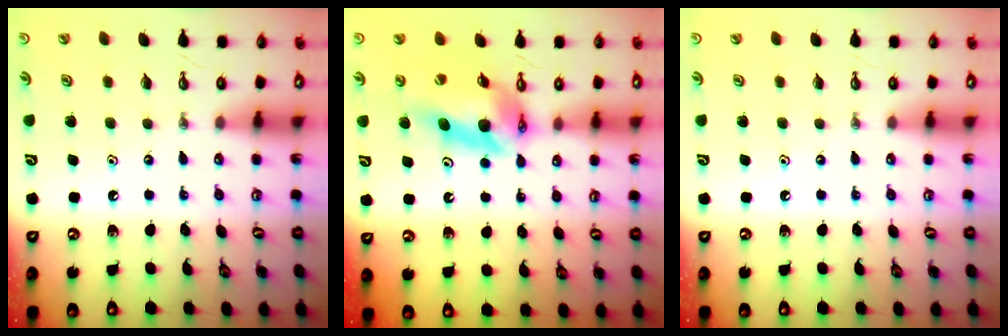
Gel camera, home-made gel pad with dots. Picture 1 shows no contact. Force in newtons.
{"total": 13.1, "press": 13.1, "slide": 1.2}
{"total": 0.0}